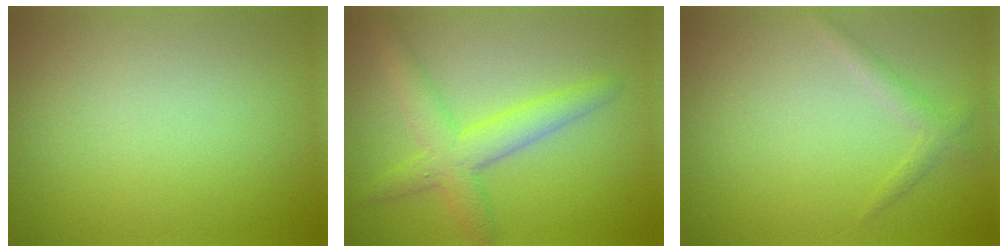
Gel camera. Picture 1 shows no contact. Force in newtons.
{"total": 4.2, "press": 4.1, "slide": 0.3}
{"total": 1.3, "press": 1.3, "slide": 0.1}